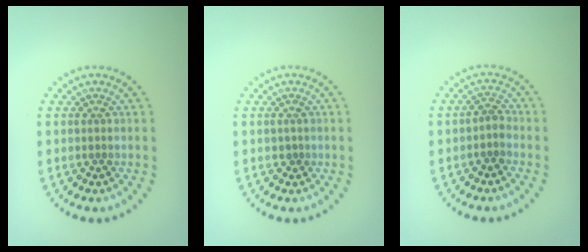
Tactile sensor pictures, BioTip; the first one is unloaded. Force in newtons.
{"total": 0.6, "press": 0.6, "slide": 0.2}
{"total": 1.3, "press": 1.1, "slide": 0.7}